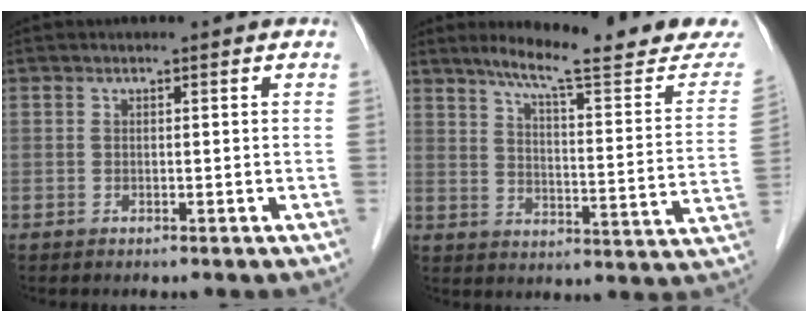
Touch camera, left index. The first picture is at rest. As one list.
[{"total": 18.9, "force": [16.3, 1.3, 9.4], "torque": [-0.126, -0.045, 0.207]}]